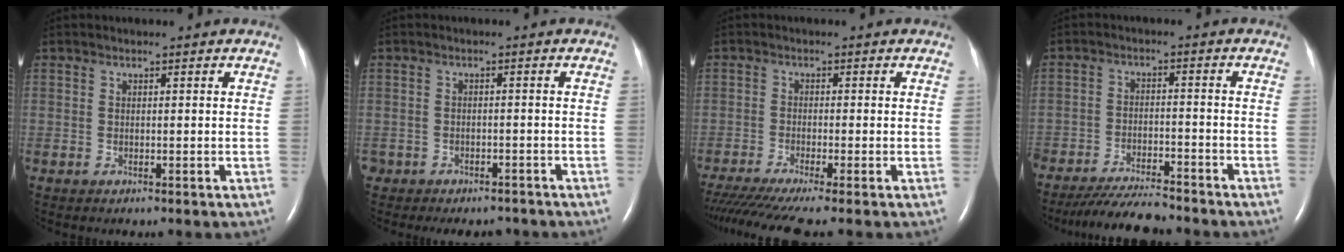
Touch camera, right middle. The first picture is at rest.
{"total": 6.9, "force": [-5.9, 3.3, 1.6], "torque": [-0.024, 0.007, -0.071]}
{"total": 10.6, "force": [-8.8, -0.4, 6.0], "torque": [-0.093, -0.025, -0.144]}
{"total": 9.6, "force": [-8.9, 1.0, 3.5], "torque": [-0.055, -0.018, -0.146]}